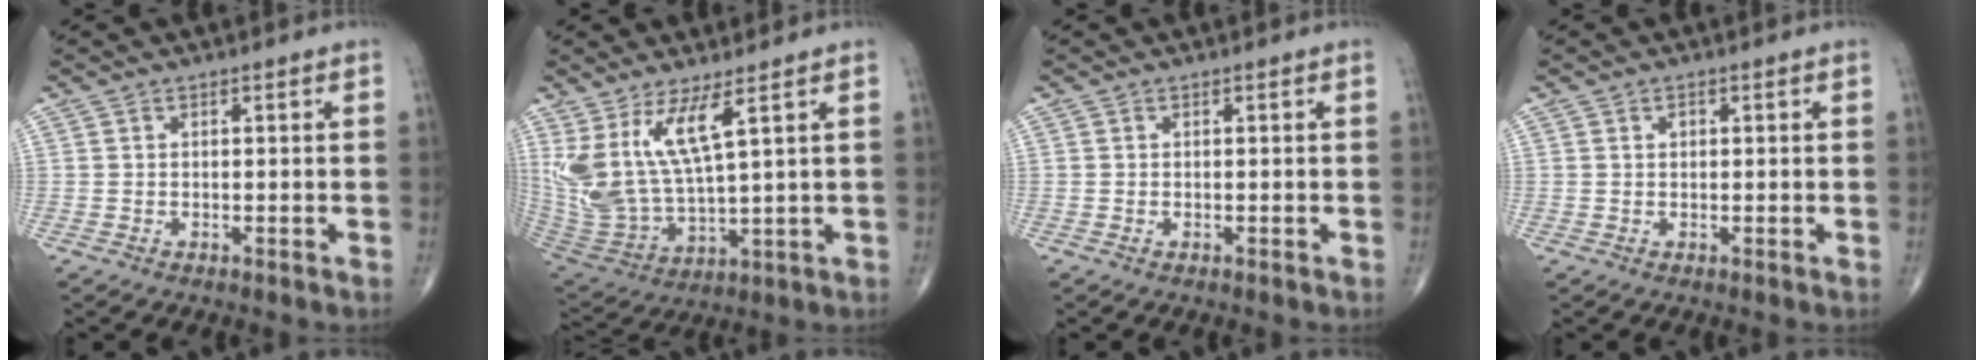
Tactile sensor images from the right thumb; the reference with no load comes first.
{"total": 13.4, "force": [6.0, 3.8, 11.3], "torque": [-0.248, -0.045, 0.141]}
{"total": 0.0}
{"total": 0.9, "force": [0.3, 0.6, 0.5], "torque": [-0.006, 0.000, 0.004]}